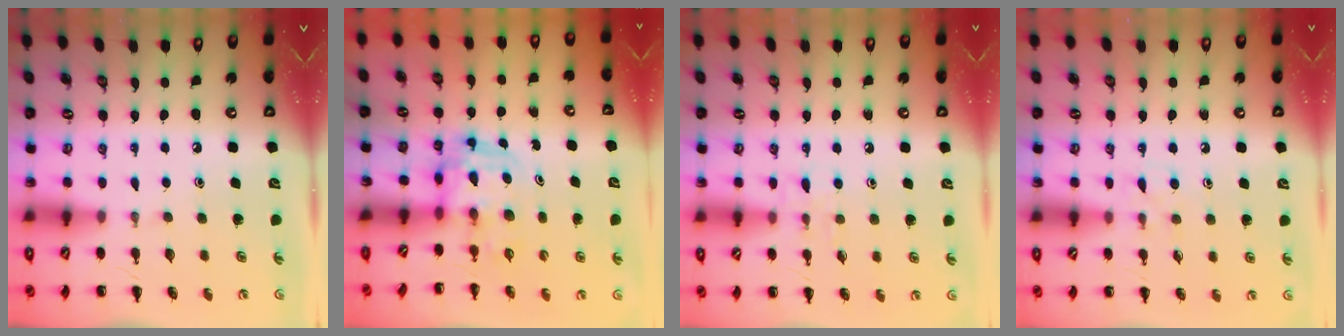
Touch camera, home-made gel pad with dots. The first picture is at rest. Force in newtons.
{"total": 3.6, "press": 3.6, "slide": 0.6}
{"total": 6.3, "press": 5.9, "slide": 2.3}
{"total": 5.2, "press": 4.7, "slide": 2.2}